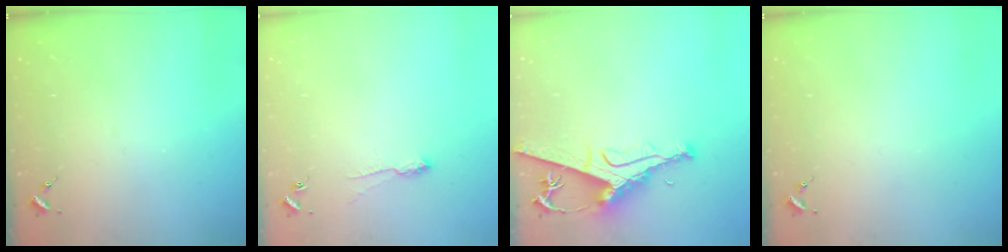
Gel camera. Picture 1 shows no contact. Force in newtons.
{"total": 5.7, "press": 5.7, "slide": 0.8}
{"total": 10.9, "press": 10.9, "slide": 1.1}
{"total": 0.0}